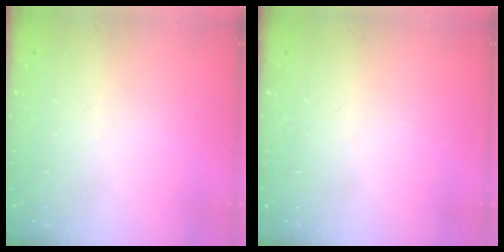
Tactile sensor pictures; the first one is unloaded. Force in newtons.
{"total": 0.0}